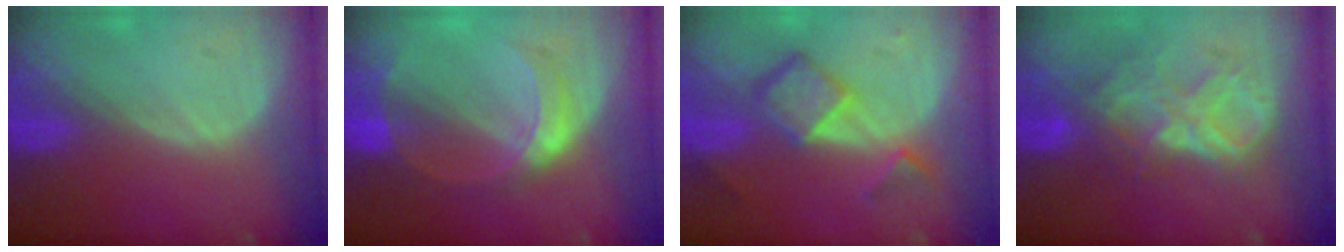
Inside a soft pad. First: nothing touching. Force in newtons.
{"total": 5.6, "press": 5.6, "slide": 0.1}
{"total": 6.8, "press": 5.9, "slide": 3.5}
{"total": 8.7, "press": 7.7, "slide": 4.1}